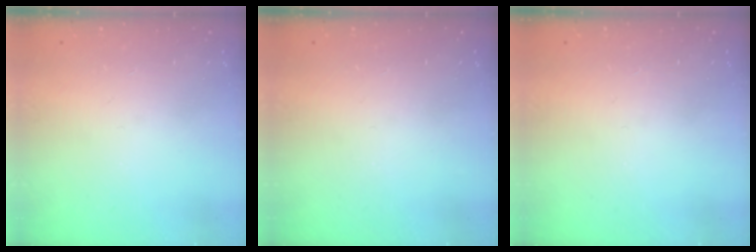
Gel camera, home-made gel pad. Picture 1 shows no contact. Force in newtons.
{"total": 0.0}
{"total": 0.0}